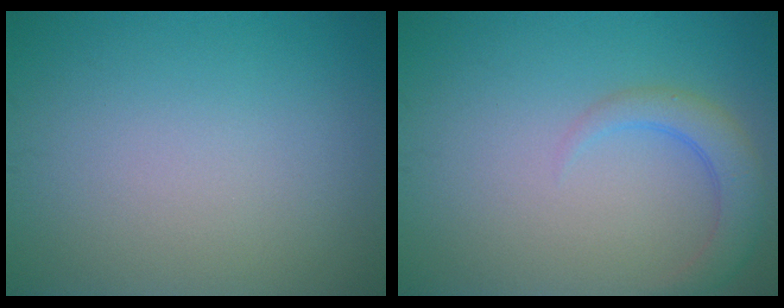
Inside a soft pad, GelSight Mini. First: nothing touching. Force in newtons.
{"total": 3.0, "press": 3.0, "slide": 0.3}